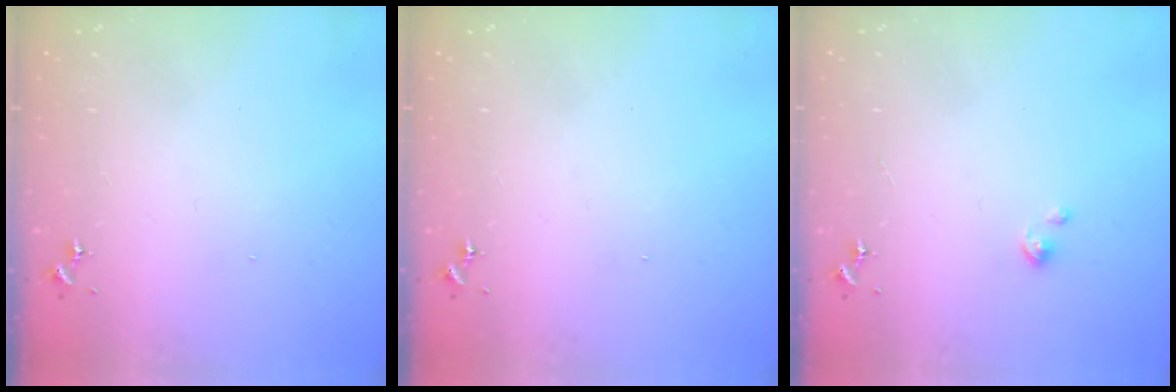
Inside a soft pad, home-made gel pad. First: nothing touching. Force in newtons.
{"total": 0.0}
{"total": 1.4, "press": 1.4, "slide": 0.1}